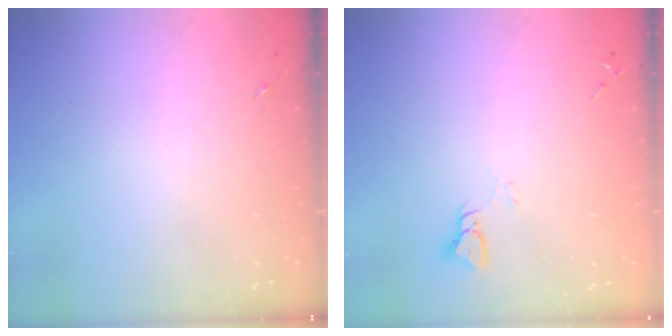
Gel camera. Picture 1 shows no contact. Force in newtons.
{"total": 2.9, "press": 2.9, "slide": 0.2}